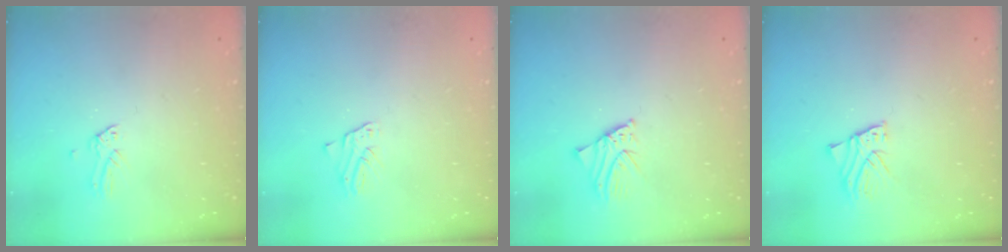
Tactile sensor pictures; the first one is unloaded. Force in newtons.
{"total": 1.6, "press": 1.6, "slide": 0.1}
{"total": 1.5, "press": 1.5, "slide": 0.0}
{"total": 2.3, "press": 2.3, "slide": 0.1}